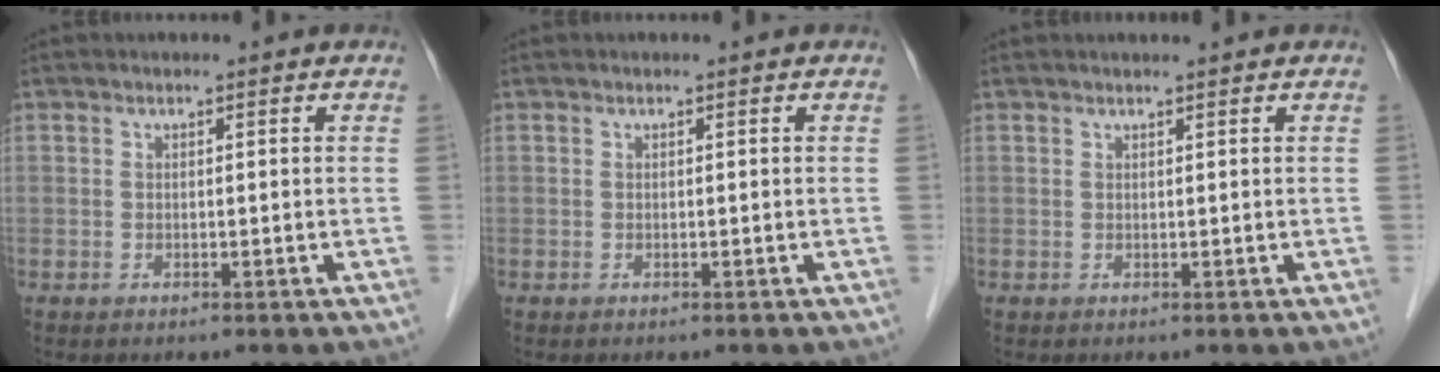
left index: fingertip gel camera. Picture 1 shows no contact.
{"total": 0.0}
{"total": 1.3, "force": [1.1, -0.2, 0.6], "torque": [-0.006, 0.009, 0.021]}